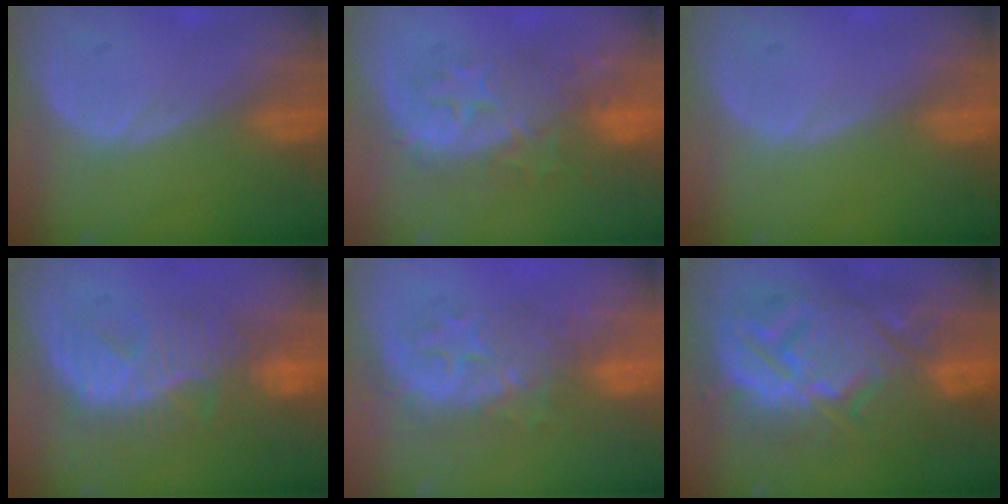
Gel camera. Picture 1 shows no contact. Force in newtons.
{"total": 9.1, "press": 8.6, "slide": 3.0}
{"total": 0.0}
{"total": 8.5, "press": 8.3, "slide": 1.7}
{"total": 8.4, "press": 7.9, "slide": 2.7}
{"total": 13.9, "press": 13.8, "slide": 1.4}